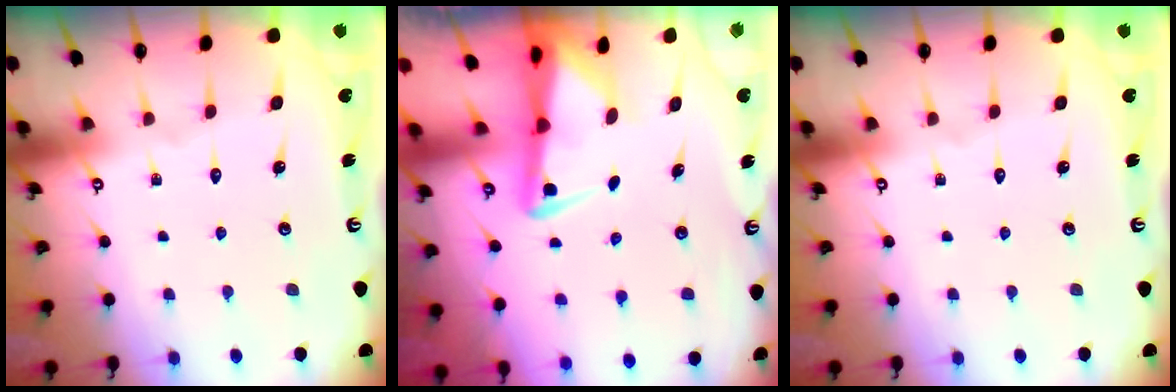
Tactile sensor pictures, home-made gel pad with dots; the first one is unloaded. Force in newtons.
{"total": 2.8, "press": 2.7, "slide": 0.6}
{"total": 0.0}